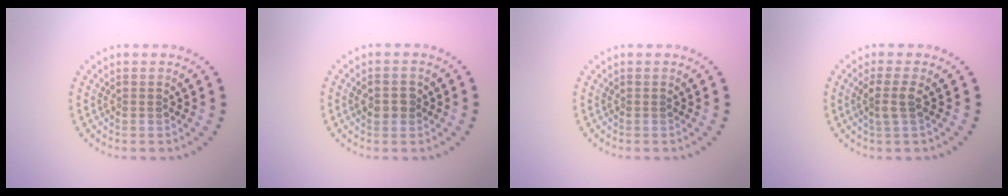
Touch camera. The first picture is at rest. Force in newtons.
{"total": 1.9, "press": 1.9, "slide": 0.2}
{"total": 0.0}
{"total": 1.9, "press": 1.5, "slide": 1.2}